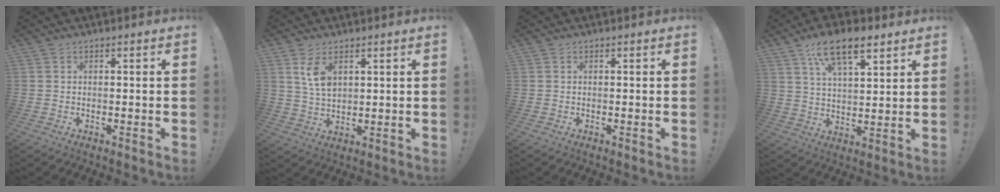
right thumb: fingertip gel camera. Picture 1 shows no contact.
{"total": 6.8, "force": [3.4, 3.5, 4.8], "torque": [-0.083, -0.019, 0.057]}
{"total": 0.0}
{"total": 12.8, "force": [7.9, 5.3, 8.6], "torque": [-0.143, -0.030, 0.140]}